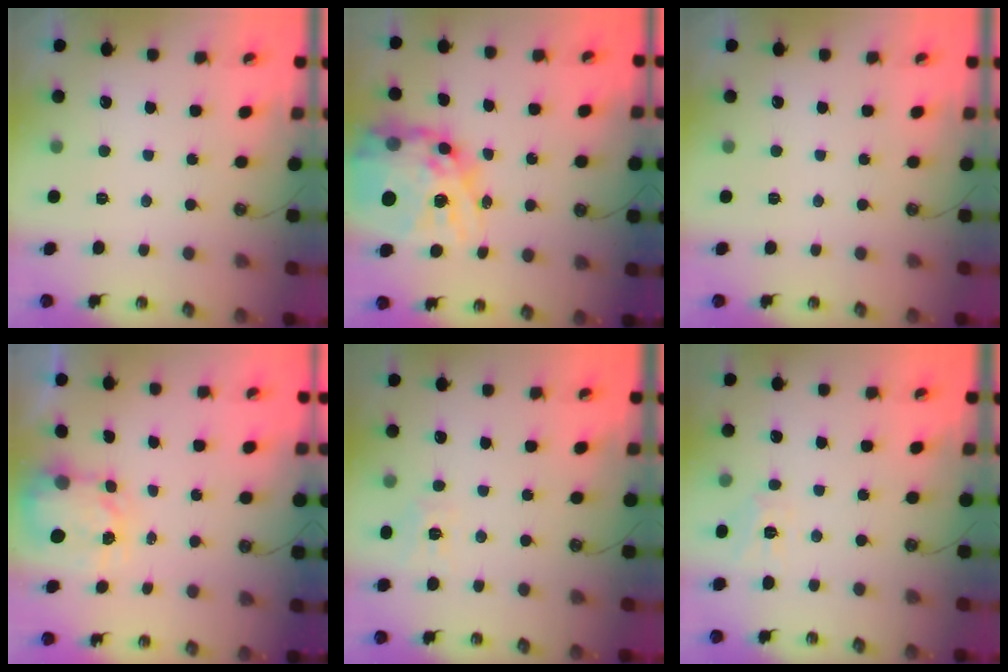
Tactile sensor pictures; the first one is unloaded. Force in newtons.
{"total": 26.7, "press": 26.6, "slide": 2.6}
{"total": 0.0}
{"total": 3.9, "press": 3.8, "slide": 0.5}
{"total": 7.8, "press": 7.8, "slide": 0.6}
{"total": 7.0, "press": 7.0, "slide": 0.4}